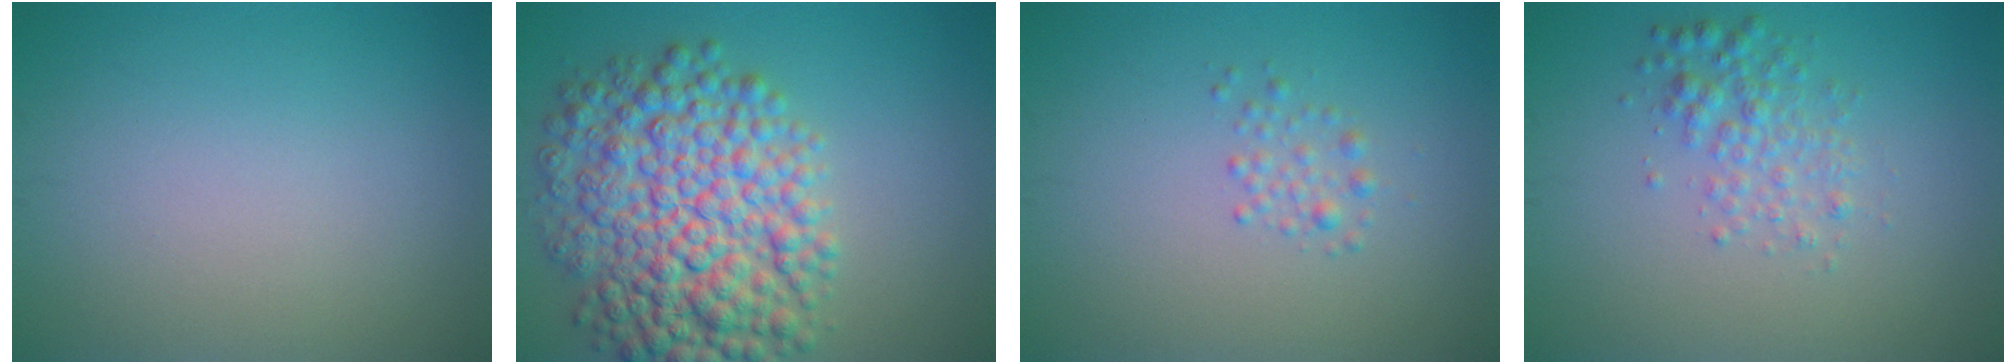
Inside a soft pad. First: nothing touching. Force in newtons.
{"total": 10.1, "press": 10.1, "slide": 0.1}
{"total": 1.3, "press": 1.3, "slide": 0.1}
{"total": 2.5, "press": 2.5, "slide": 0.0}